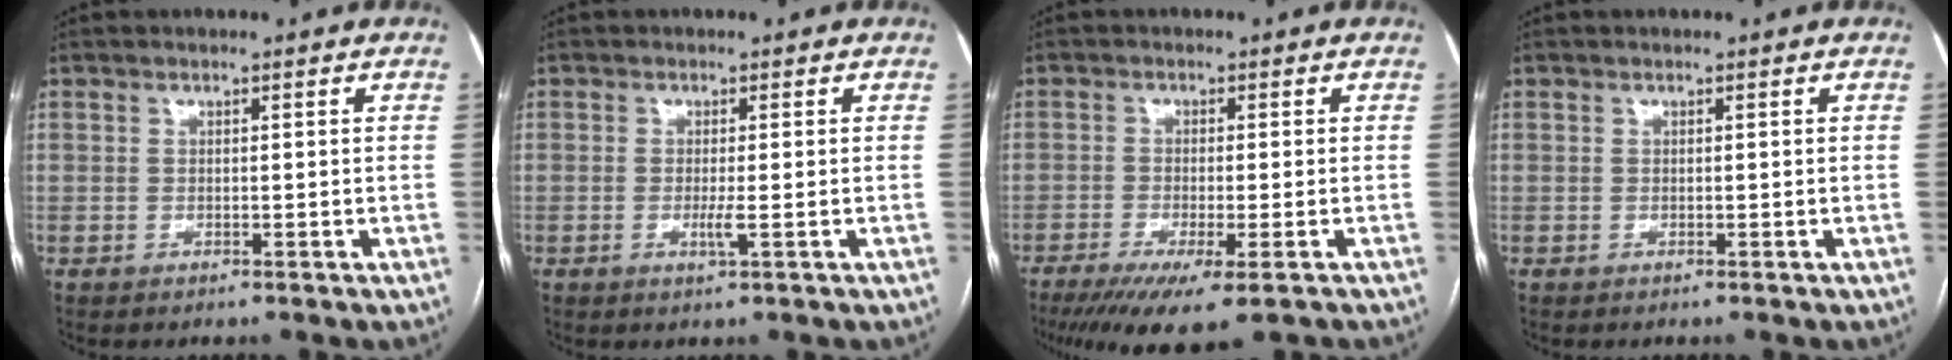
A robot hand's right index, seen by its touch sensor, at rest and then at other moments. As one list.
[{"total": 1.9, "force": [-0.4, -0.1, 1.8], "torque": [-0.036, -0.005, -0.007]}, {"total": 10.1, "force": [-6.9, 1.3, 7.3], "torque": [-0.107, -0.024, -0.107]}, {"total": 0.0}]